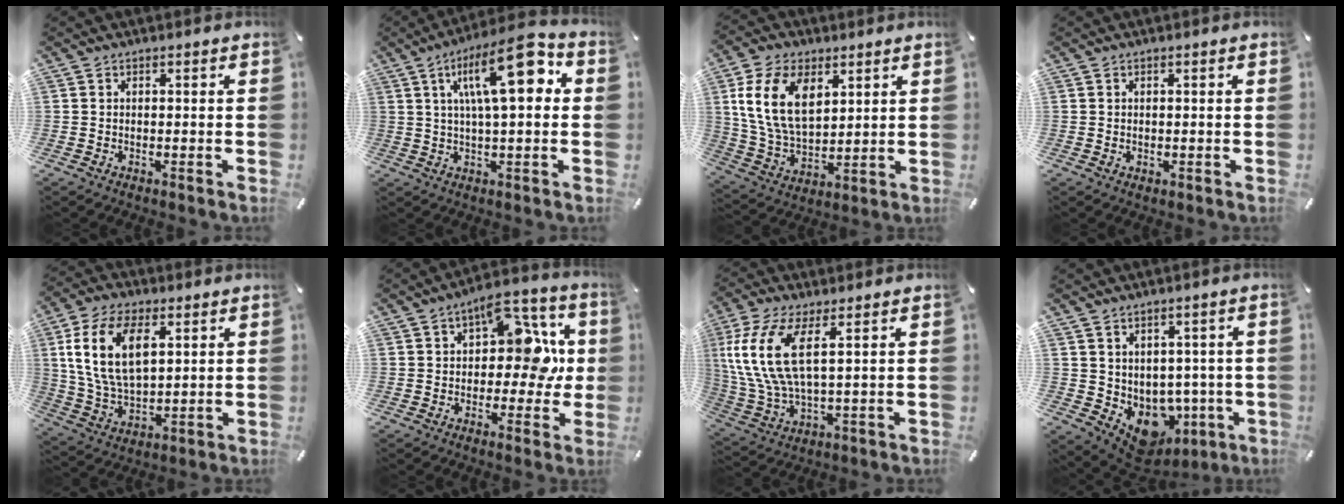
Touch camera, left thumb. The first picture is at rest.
{"total": 17.0, "force": [5.0, 5.4, 15.4], "torque": [-0.243, -0.014, 0.075]}
{"total": 14.8, "force": [5.3, 9.6, 10.0], "torque": [-0.222, -0.004, 0.095]}
{"total": 0.6, "force": [0.2, 0.5, 0.2], "torque": [-0.005, 0.003, 0.003]}
{"total": 14.4, "force": [5.0, 8.2, 10.7], "torque": [-0.245, -0.002, 0.086]}
{"total": 14.3, "force": [3.5, 8.3, 11.1], "torque": [-0.139, -0.021, 0.058]}
{"total": 13.9, "force": [4.6, 5.6, 11.9], "torque": [-0.268, -0.010, 0.084]}
{"total": 8.0, "force": [-1.2, 7.3, 3.0], "torque": [-0.043, -0.023, -0.003]}